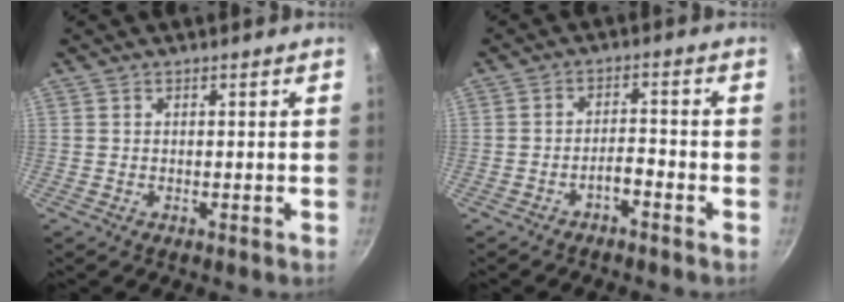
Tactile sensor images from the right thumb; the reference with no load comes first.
{"total": 3.0, "force": [-2.2, 0.8, 1.8], "torque": [-0.028, 0.028, -0.037]}